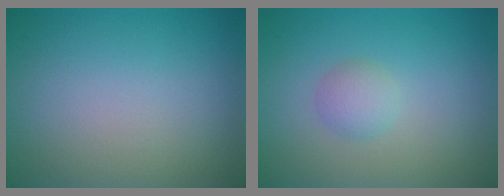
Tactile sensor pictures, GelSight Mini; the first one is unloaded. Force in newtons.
{"total": 1.6, "press": 1.6, "slide": 0.1}